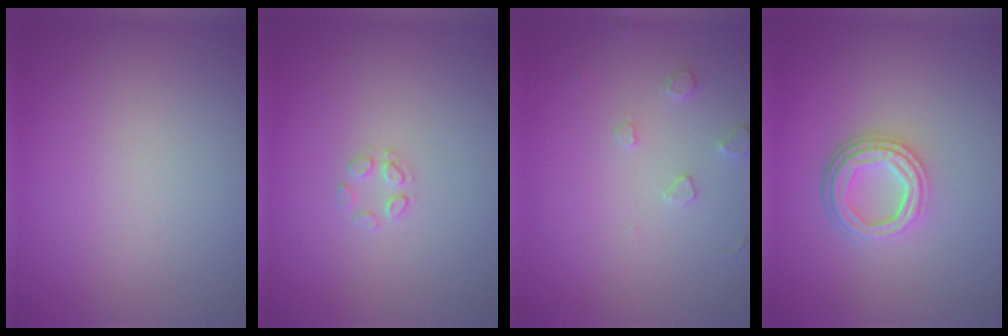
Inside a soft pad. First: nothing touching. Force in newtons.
{"total": 1.2, "press": 1.2, "slide": 0.1}
{"total": 1.5, "press": 1.5, "slide": 0.3}
{"total": 4.6, "press": 3.3, "slide": 3.1}